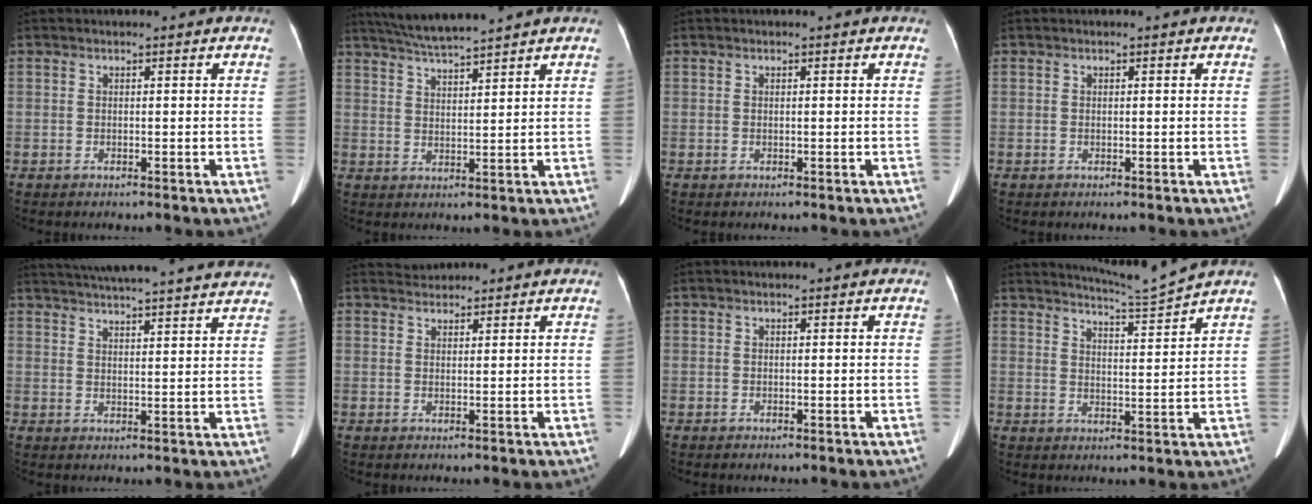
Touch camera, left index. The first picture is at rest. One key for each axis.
{"total": 7.5, "fx": 6.9, "fy": -1.0, "fz": 2.9, "tx": -0.057, "ty": 0.016, "tz": 0.124}
{"total": 0.0}
{"total": 0.0}
{"total": 24.7, "fx": 22.8, "fy": 1.7, "fz": 9.4, "tx": -0.158, "ty": -0.005, "tz": 0.293}
{"total": 2.1, "fx": 2.0, "fy": 0.5, "fz": -0.3, "tx": 0.000, "ty": 0.015, "tz": 0.035}
{"total": 0.0}
{"total": 5.9, "fx": 5.4, "fy": -2.4, "fz": 0.2, "tx": -0.019, "ty": -0.033, "tz": 0.098}